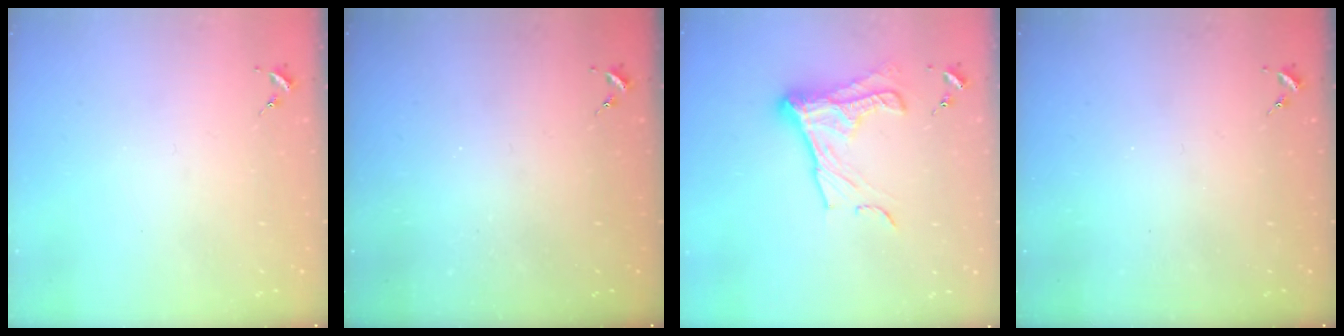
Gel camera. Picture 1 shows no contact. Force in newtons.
{"total": 0.0}
{"total": 13.8, "press": 13.8, "slide": 0.6}
{"total": 0.0}